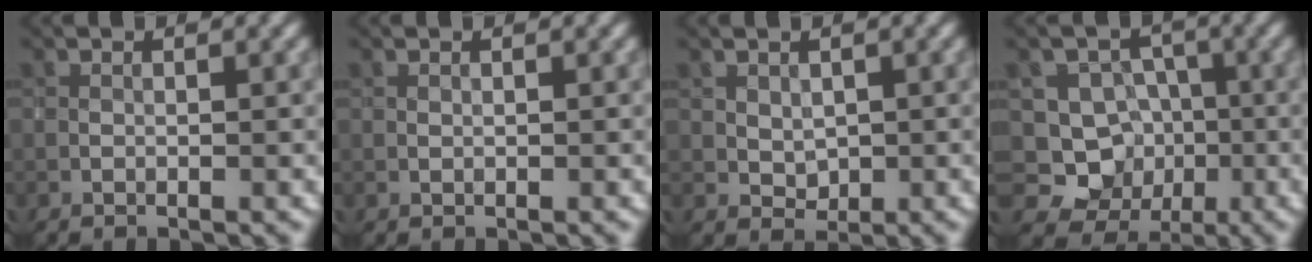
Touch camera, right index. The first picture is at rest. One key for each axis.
{"total": 0.0}
{"total": 1.2, "fx": 0.6, "fy": 1.0, "fz": 0.5, "tx": -0.010, "ty": -0.004, "tz": 0.016}
{"total": 6.5, "fx": -1.2, "fy": 6.2, "fz": 1.2, "tx": -0.001, "ty": 0.007, "tz": -0.046}